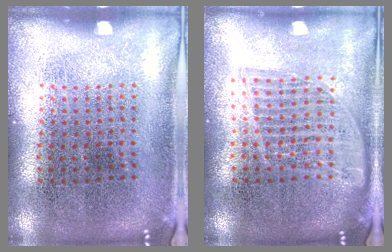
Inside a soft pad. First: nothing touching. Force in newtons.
{"total": 1.6, "press": 1.4, "slide": 0.8}